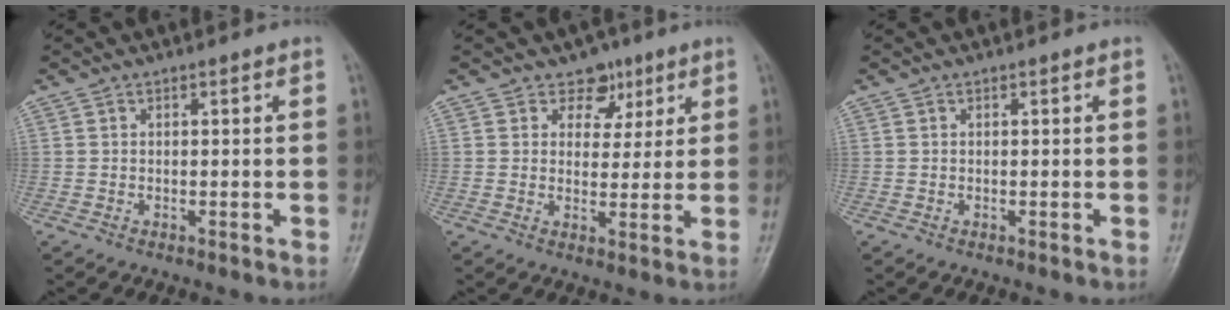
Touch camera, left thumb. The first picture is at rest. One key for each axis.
{"total": 5.3, "fx": 3.1, "fy": 4.1, "fz": 1.3, "tx": 0.015, "ty": -0.013, "tz": 0.046}
{"total": 0.0}